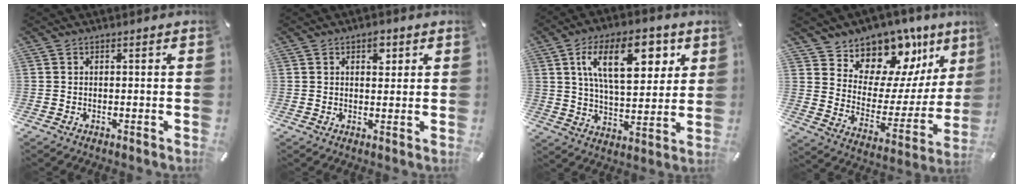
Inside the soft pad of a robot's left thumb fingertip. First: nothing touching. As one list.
[{"total": 3.4, "force": [1.7, 2.1, 2.1], "torque": [-0.013, -0.008, 0.022]}, {"total": 18.2, "force": [7.5, 9.2, 13.8], "torque": [-0.229, -0.001, 0.122]}, {"total": 12.0, "force": [9.9, 6.6, 0.6], "torque": [-0.009, -0.126, 0.177]}]